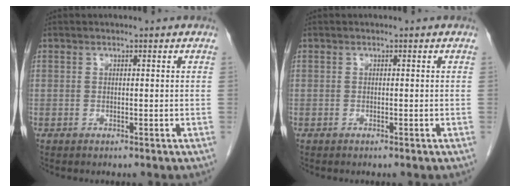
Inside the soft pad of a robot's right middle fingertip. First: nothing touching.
{"total": 0.0}